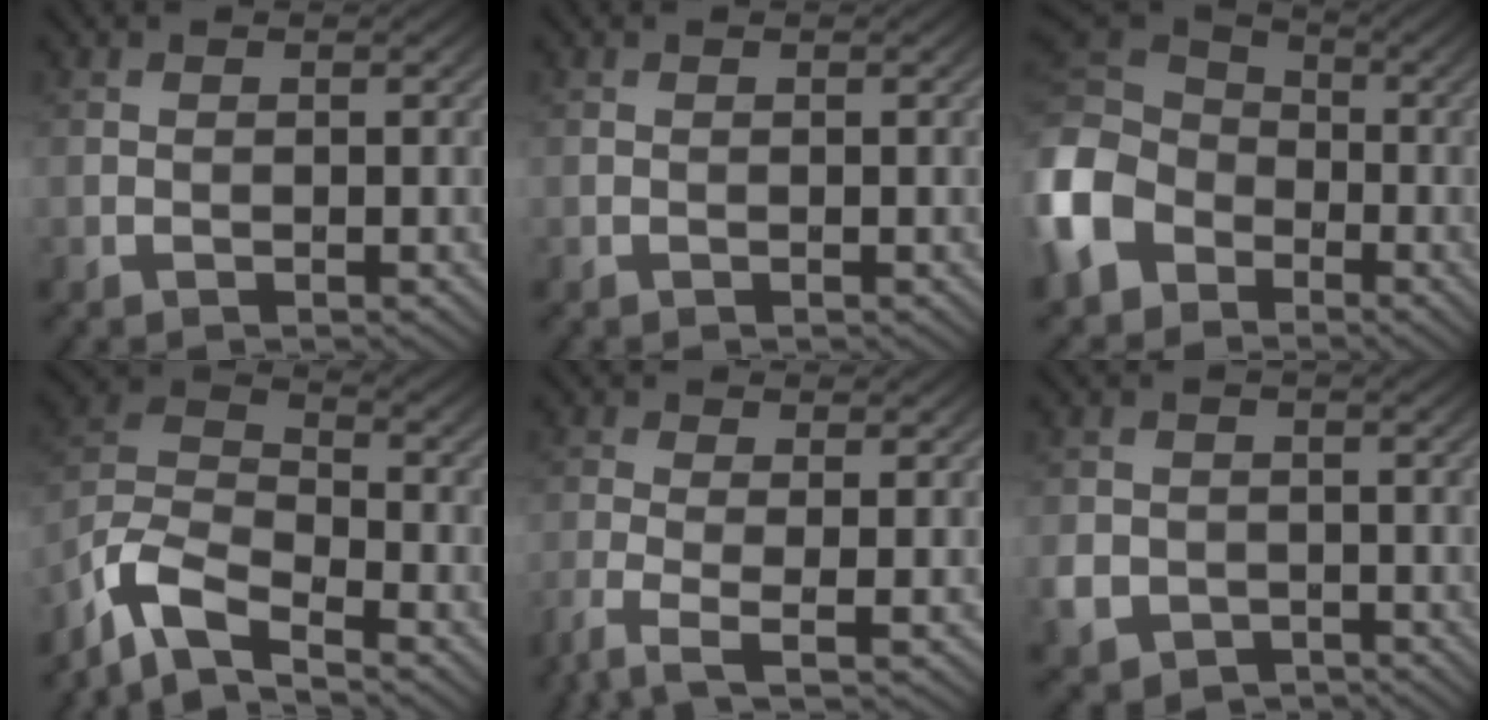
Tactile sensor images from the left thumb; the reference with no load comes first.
{"total": 0.0}
{"total": 11.9, "force": [-3.9, 9.4, 6.0], "torque": [-0.198, -0.009, -0.100]}
{"total": 9.0, "force": [-7.0, 2.7, 4.9], "torque": [-0.104, 0.000, -0.161]}
{"total": 3.8, "force": [-2.1, 0.9, 3.0], "torque": [-0.066, -0.004, -0.053]}
{"total": 3.1, "force": [-1.6, 2.6, 0.7], "torque": [-0.024, -0.009, -0.035]}